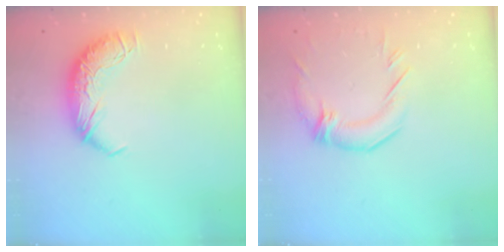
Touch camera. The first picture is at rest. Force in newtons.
{"total": 2.1, "press": 1.4, "slide": 1.6}